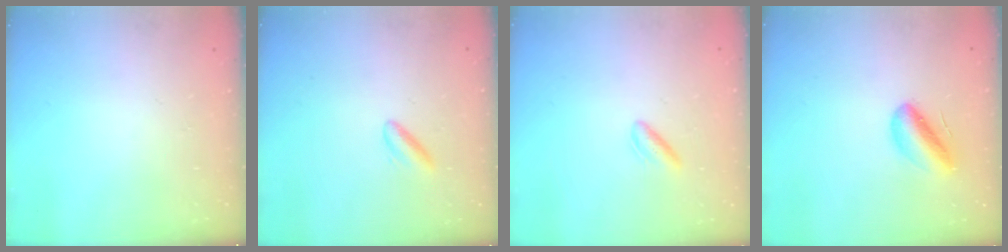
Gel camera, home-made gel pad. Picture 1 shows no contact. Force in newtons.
{"total": 3.8, "press": 3.6, "slide": 1.3}
{"total": 2.9, "press": 2.5, "slide": 1.3}
{"total": 7.9, "press": 7.7, "slide": 1.9}